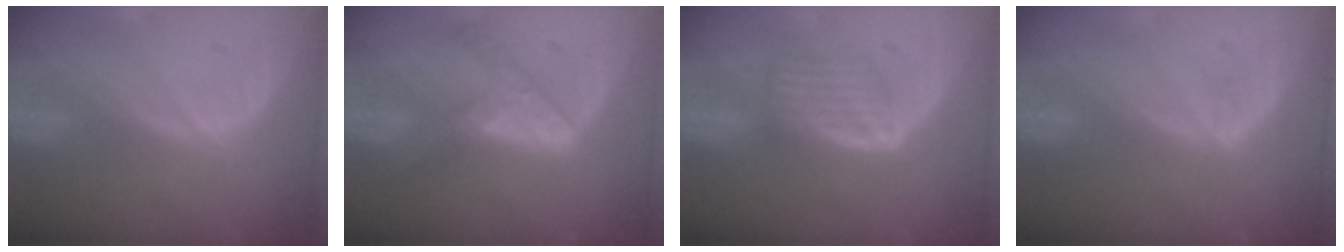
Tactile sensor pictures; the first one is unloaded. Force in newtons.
{"total": 6.9, "press": 5.9, "slide": 3.5}
{"total": 5.8, "press": 5.3, "slide": 2.4}
{"total": 1.5, "press": 1.1, "slide": 1.0}